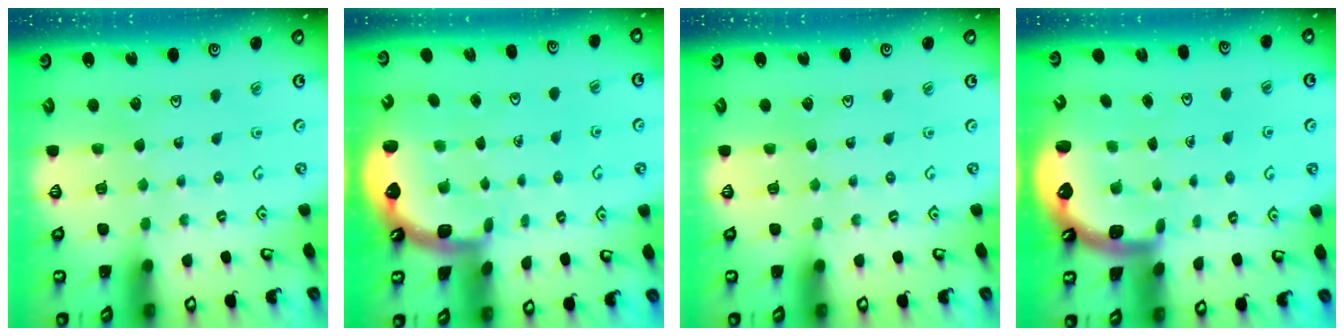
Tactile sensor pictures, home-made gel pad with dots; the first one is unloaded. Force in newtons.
{"total": 2.8, "press": 1.6, "slide": 2.2}
{"total": 0.0}
{"total": 1.6, "press": 1.4, "slide": 0.6}